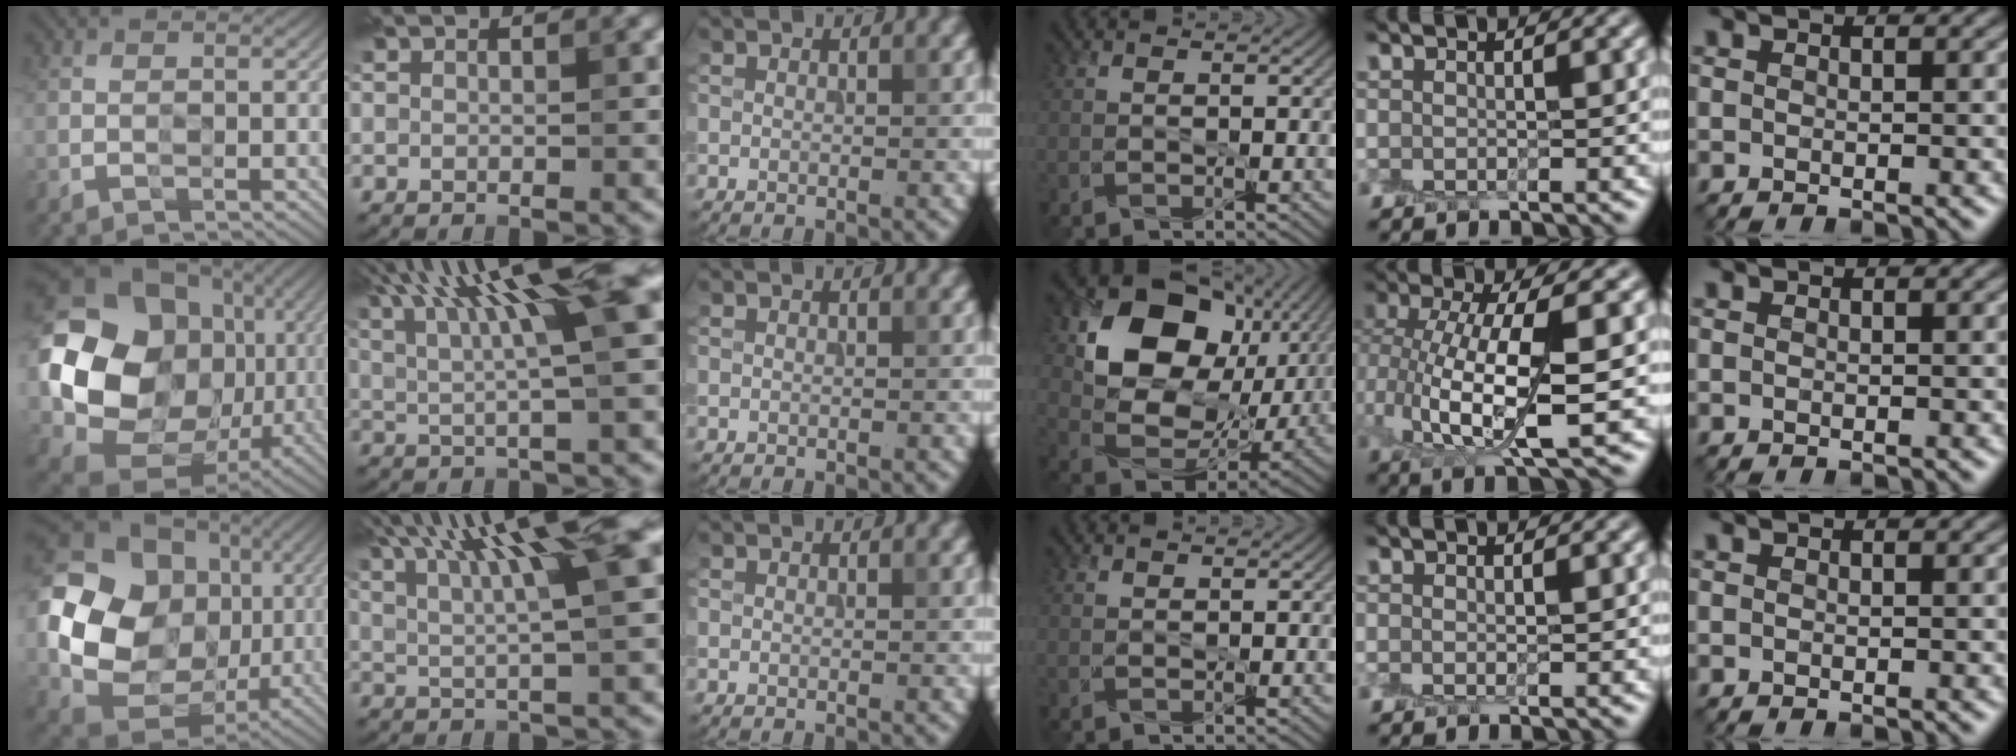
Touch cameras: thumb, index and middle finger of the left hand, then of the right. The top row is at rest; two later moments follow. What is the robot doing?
{"motion": "peel", "object": "plastic screen protector"}